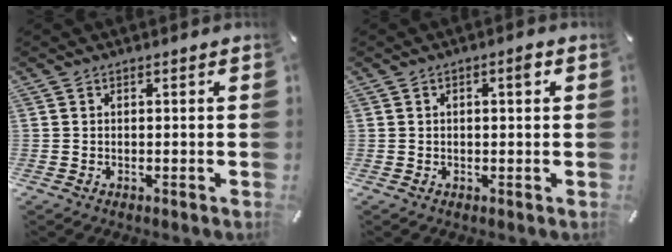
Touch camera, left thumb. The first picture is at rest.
{"total": 2.5, "force": [0.6, 1.0, 2.3], "torque": [-0.029, 0.001, 0.004]}